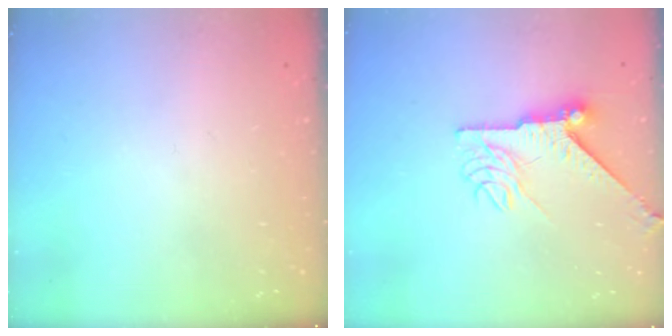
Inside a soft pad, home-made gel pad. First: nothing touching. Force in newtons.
{"total": 9.0, "press": 9.0, "slide": 0.6}